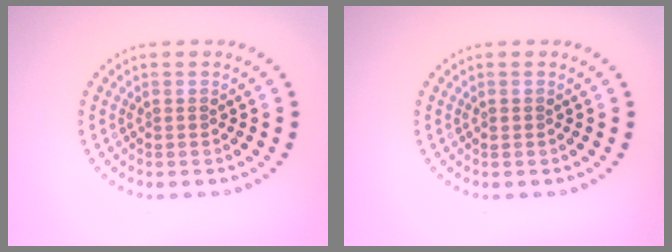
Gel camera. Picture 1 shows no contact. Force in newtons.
{"total": 0.6, "press": 0.6, "slide": 0.1}